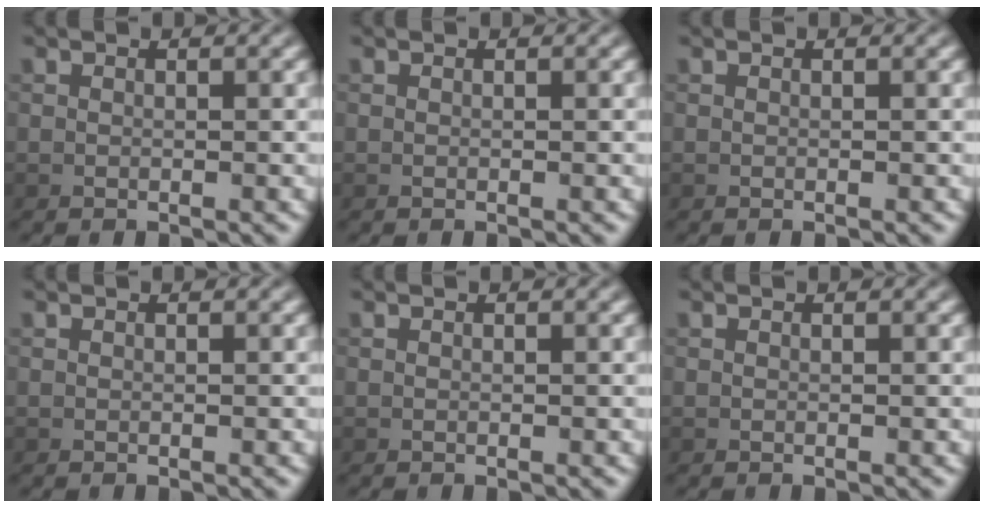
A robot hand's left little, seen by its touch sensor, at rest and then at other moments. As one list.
[{"total": 0.0}, {"total": 0.0}, {"total": 0.0}, {"total": 0.0}, {"total": 0.0}]